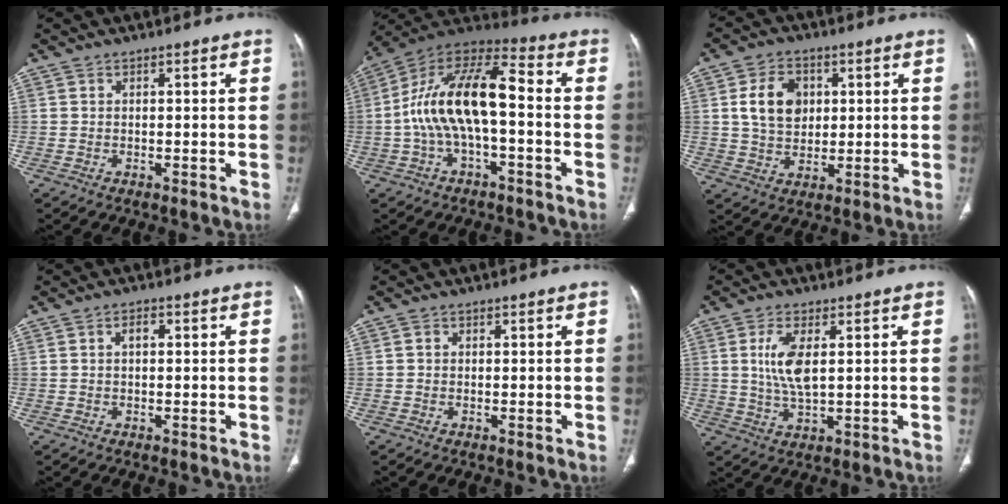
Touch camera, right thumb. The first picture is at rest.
{"total": 16.3, "force": [-1.6, 7.2, 14.6], "torque": [-0.273, 0.054, -0.036]}
{"total": 9.5, "force": [2.2, 7.0, 6.0], "torque": [-0.084, -0.004, 0.040]}
{"total": 1.6, "force": [0.2, 0.9, 1.3], "torque": [-0.019, 0.007, 0.002]}
{"total": 0.7, "force": [0.1, 0.7, 0.2], "torque": [0.000, 0.002, 0.001]}
{"total": 7.1, "force": [1.4, 2.9, 6.3], "torque": [-0.136, -0.009, 0.030]}